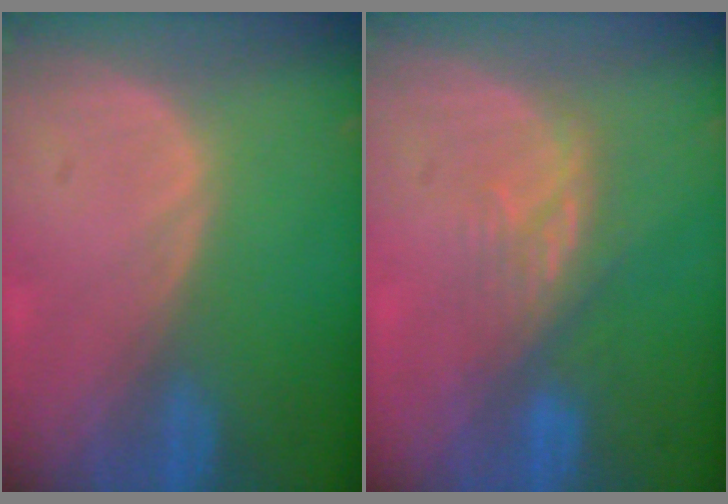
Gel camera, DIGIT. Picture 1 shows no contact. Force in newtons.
{"total": 4.3, "press": 4.0, "slide": 1.4}